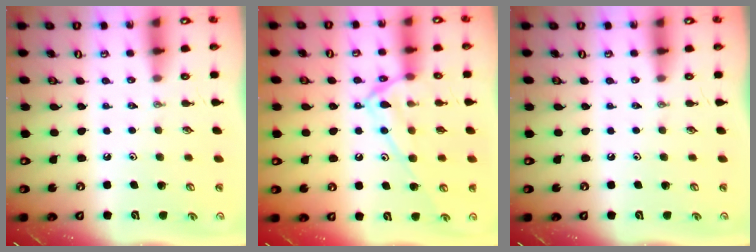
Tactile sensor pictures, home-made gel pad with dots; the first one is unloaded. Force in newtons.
{"total": 15.4, "press": 15.3, "slide": 1.1}
{"total": 0.0}